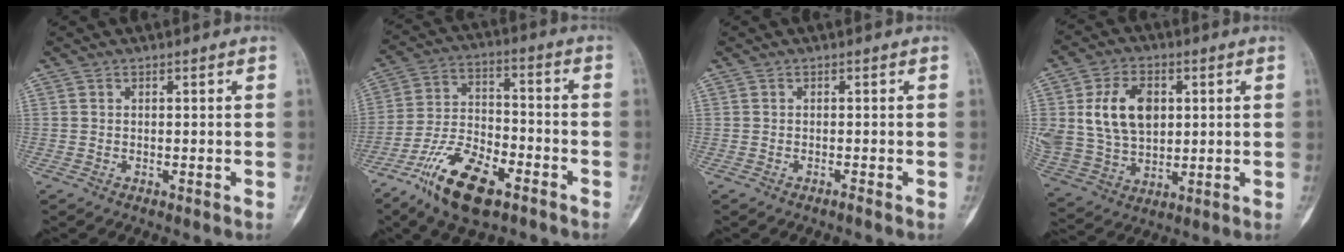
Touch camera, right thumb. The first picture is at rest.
{"total": 15.1, "force": [-8.9, 6.4, 10.3], "torque": [-0.184, 0.044, -0.166]}
{"total": 0.5, "force": [-0.5, -0.1, 0.3], "torque": [-0.007, 0.002, -0.009]}
{"total": 14.7, "force": [3.3, 10.2, 10.1], "torque": [-0.168, -0.004, 0.071]}